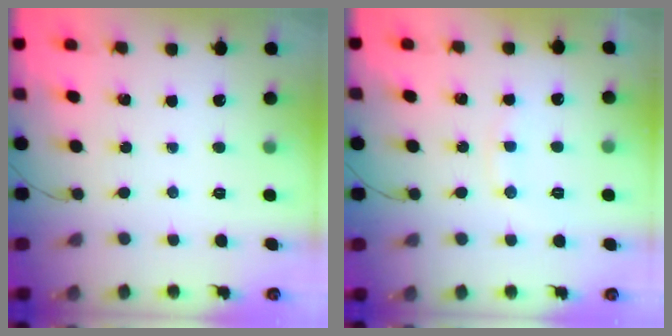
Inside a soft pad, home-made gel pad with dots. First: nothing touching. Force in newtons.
{"total": 6.4, "press": 6.3, "slide": 0.8}